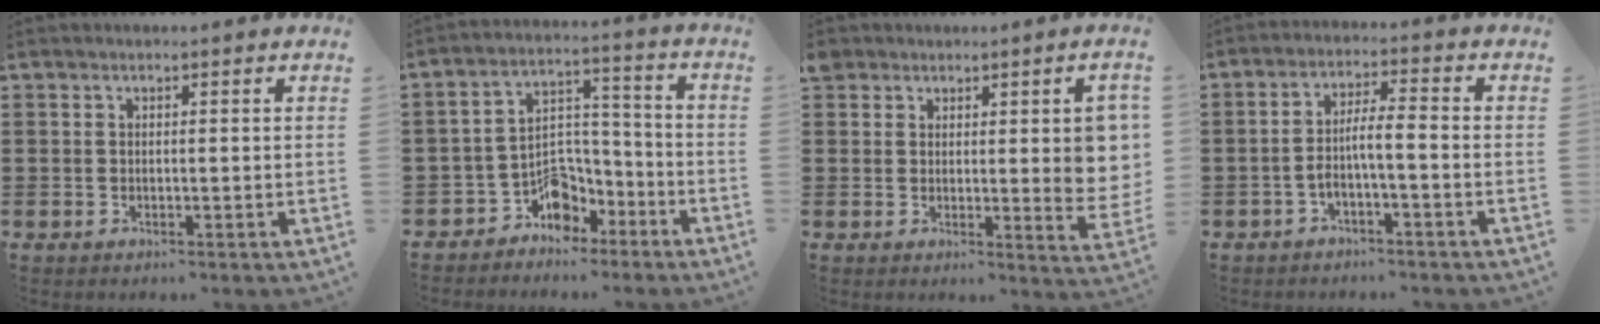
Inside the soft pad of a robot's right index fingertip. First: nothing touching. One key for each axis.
{"total": 6.1, "fx": -4.2, "fy": 4.1, "fz": 1.7, "tx": -0.036, "ty": 0.011, "tz": -0.079}
{"total": 6.8, "fx": 2.7, "fy": 2.8, "fz": 5.6, "tx": -0.073, "ty": -0.003, "tz": 0.049}
{"total": 4.3, "fx": -1.9, "fy": 0.4, "fz": 3.8, "tx": -0.085, "ty": 0.001, "tz": -0.044}